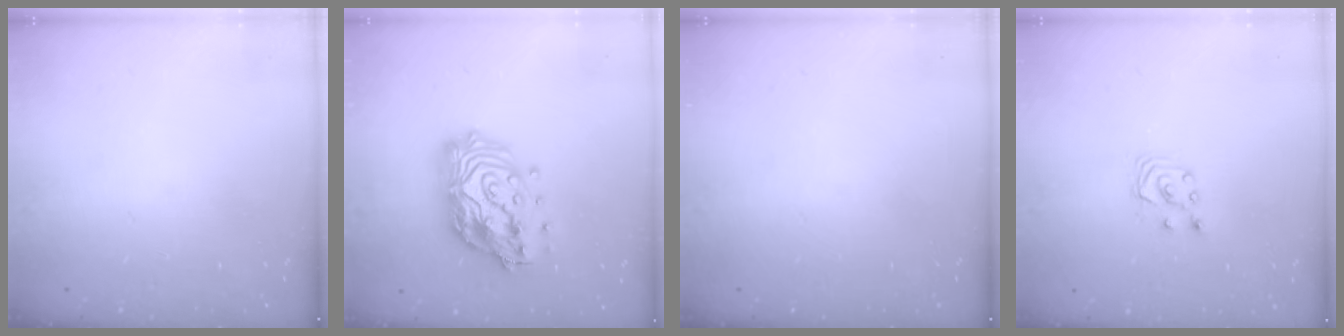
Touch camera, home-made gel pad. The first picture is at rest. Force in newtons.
{"total": 20.2, "press": 20.1, "slide": 2.1}
{"total": 0.0}
{"total": 3.0, "press": 3.0, "slide": 0.3}